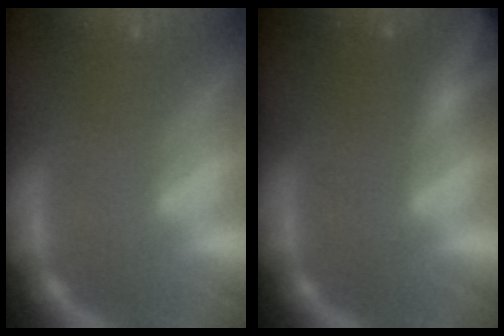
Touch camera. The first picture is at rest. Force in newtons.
{"total": 9.0}